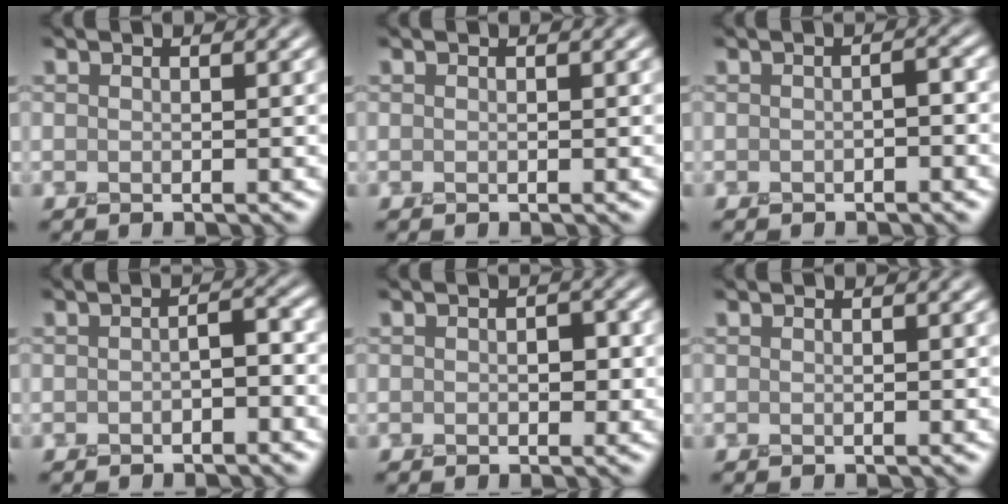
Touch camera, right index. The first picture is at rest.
{"total": 0.0}
{"total": 1.1, "force": [-0.5, 0.2, 0.9], "torque": [-0.018, 0.005, -0.010]}
{"total": 1.6, "force": [-0.8, 0.5, 1.3], "torque": [-0.027, 0.006, -0.016]}
{"total": 1.7, "force": [0.0, 1.2, 1.2], "torque": [-0.019, 0.002, 0.000]}
{"total": 0.0}